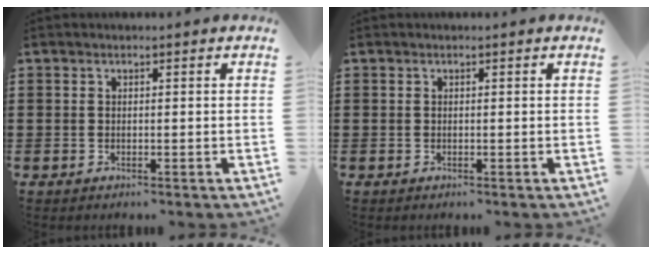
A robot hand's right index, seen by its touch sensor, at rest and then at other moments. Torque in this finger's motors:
{"motor_torque": [-0.05, 0.05, 0.00, 0.00]}